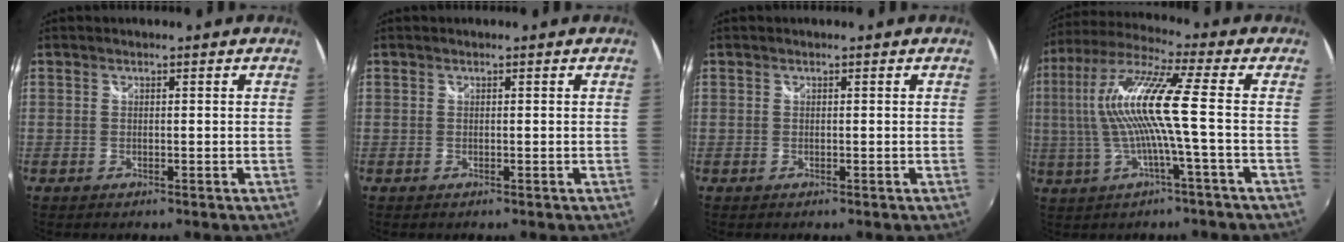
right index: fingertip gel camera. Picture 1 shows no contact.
{"total": 0.0}
{"total": 0.0}
{"total": 12.6, "force": [-0.8, -0.8, 12.6], "torque": [-0.236, 0.004, -0.013]}